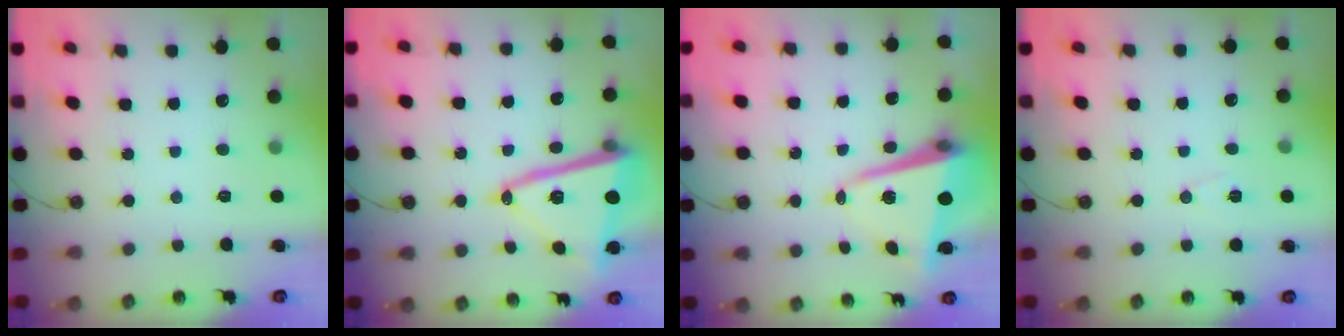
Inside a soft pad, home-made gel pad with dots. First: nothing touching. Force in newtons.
{"total": 17.0, "press": 16.9, "slide": 2.0}
{"total": 9.8, "press": 9.6, "slide": 1.6}
{"total": 6.5, "press": 5.8, "slide": 3.0}